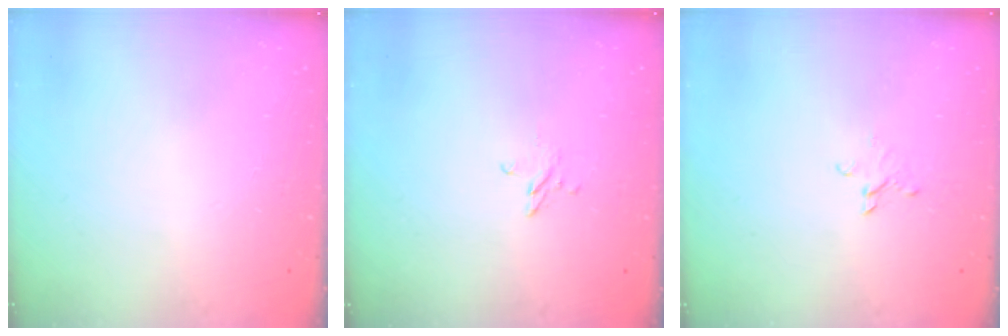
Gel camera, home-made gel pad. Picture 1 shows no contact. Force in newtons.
{"total": 2.7, "press": 2.7, "slide": 0.2}
{"total": 2.6, "press": 2.6, "slide": 0.2}